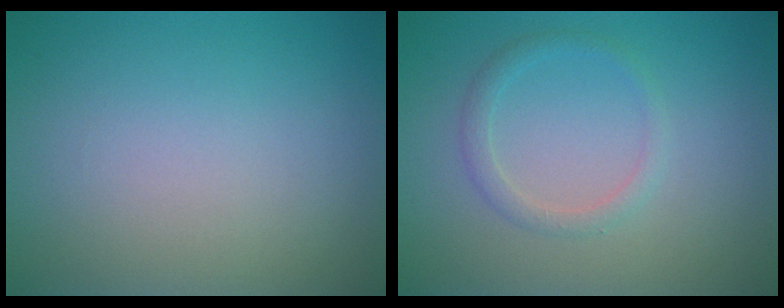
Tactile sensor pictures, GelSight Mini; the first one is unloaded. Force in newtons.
{"total": 1.5, "press": 1.5, "slide": 0.1}